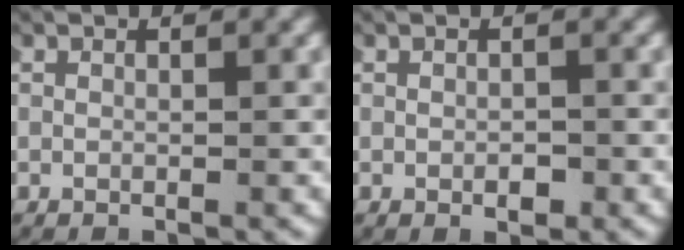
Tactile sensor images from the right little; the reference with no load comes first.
{"total": 0.8, "force": [-0.6, 0.4, 0.3], "torque": [-0.009, -0.003, -0.007]}